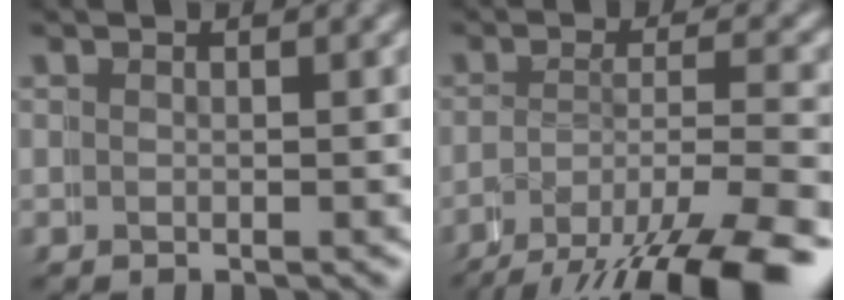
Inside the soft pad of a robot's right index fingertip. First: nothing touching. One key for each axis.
{"total": 6.2, "fx": -3.5, "fy": 2.0, "fz": 4.7, "tx": -0.079, "ty": -0.033, "tz": -0.047}